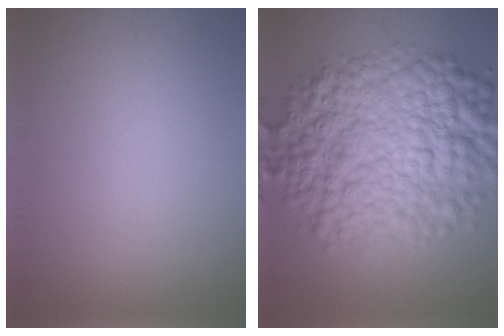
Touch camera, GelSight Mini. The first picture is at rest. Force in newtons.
{"total": 11.9, "press": 11.9, "slide": 0.1}